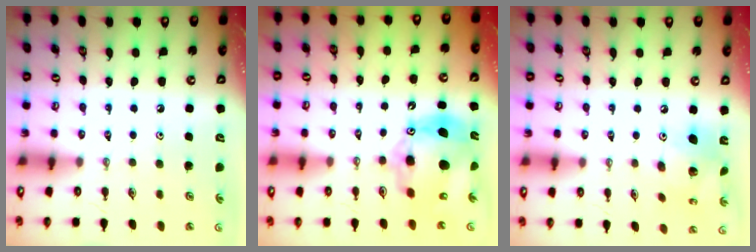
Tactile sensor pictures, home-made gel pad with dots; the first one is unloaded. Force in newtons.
{"total": 15.4, "press": 15.3, "slide": 1.6}
{"total": 11.3, "press": 11.3, "slide": 0.8}